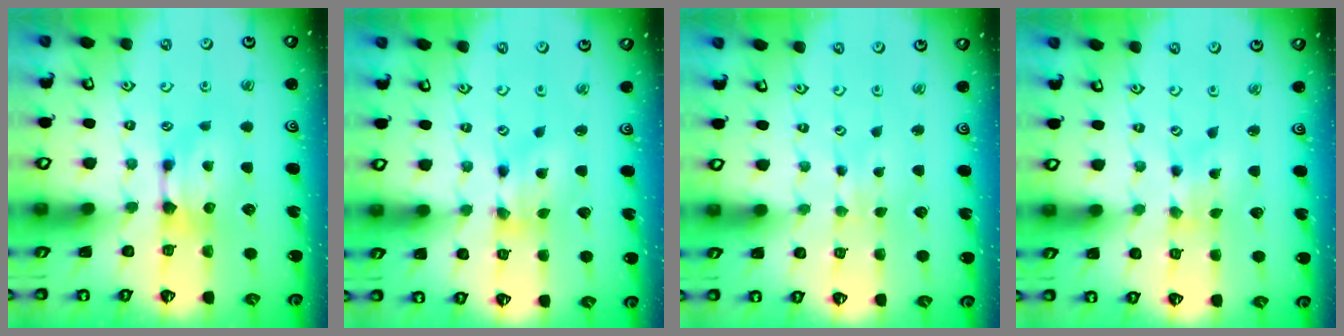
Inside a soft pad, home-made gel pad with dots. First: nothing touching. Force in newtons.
{"total": 2.4, "press": 1.6, "slide": 1.7}
{"total": 2.9, "press": 2.9, "slide": 0.4}
{"total": 2.8, "press": 2.7, "slide": 0.9}